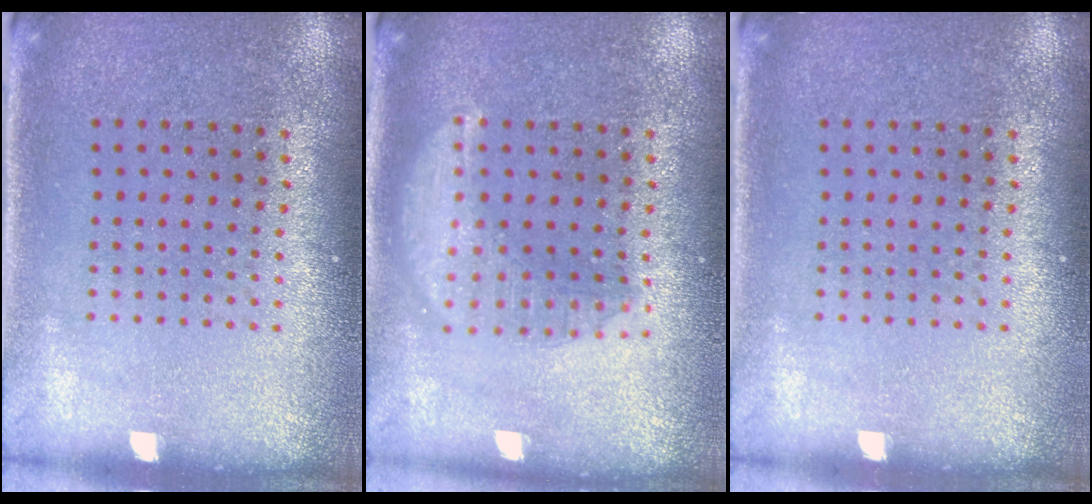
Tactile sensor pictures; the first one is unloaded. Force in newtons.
{"total": 1.6, "press": 1.6, "slide": 0.2}
{"total": 0.0}